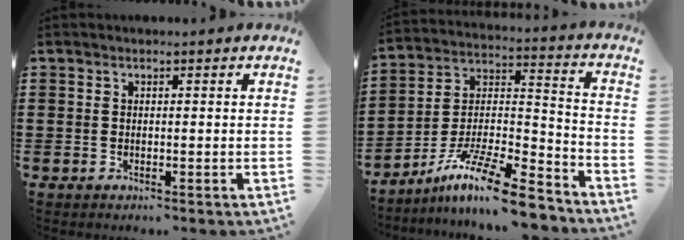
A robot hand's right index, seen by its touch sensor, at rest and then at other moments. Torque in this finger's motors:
{"motor_torque": [1.36, 0.78, 0.77, 0.17]}